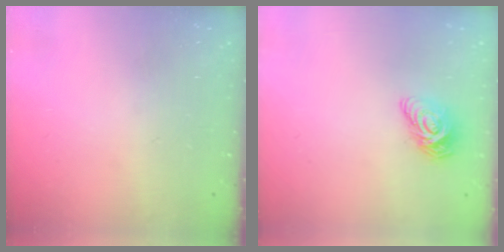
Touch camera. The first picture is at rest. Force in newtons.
{"total": 10.1, "press": 10.1, "slide": 0.6}